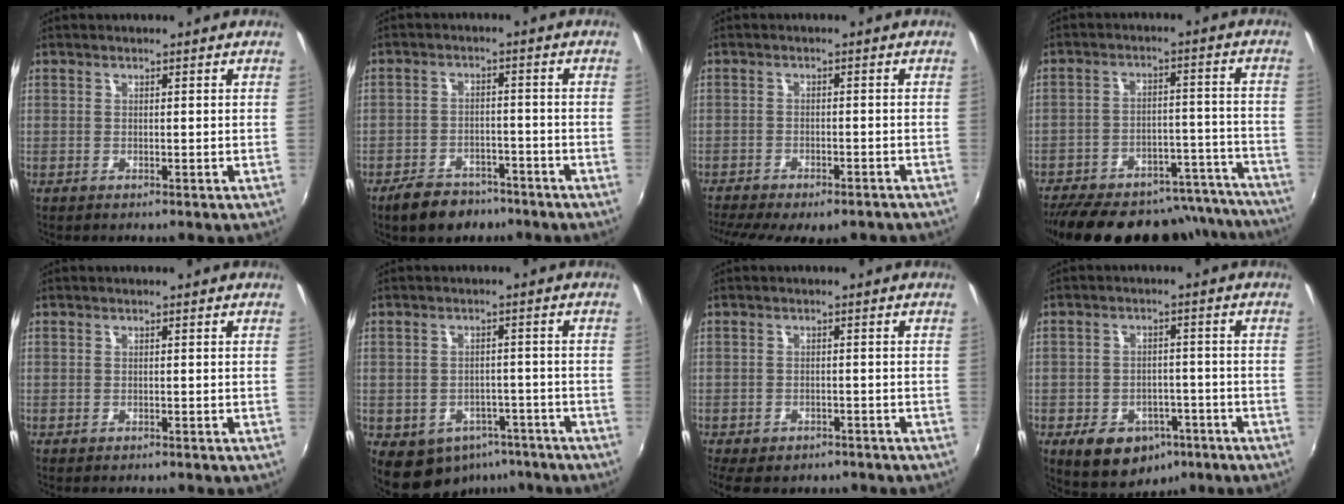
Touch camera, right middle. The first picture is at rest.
{"total": 8.5, "force": [-6.4, 4.5, 3.3], "torque": [-0.083, 0.010, -0.094]}
{"total": 12.8, "force": [-10.3, 3.9, 6.4], "torque": [-0.140, -0.039, -0.146]}
{"total": 25.3, "force": [-22.5, 8.1, 8.1], "torque": [-0.139, 0.046, -0.289]}
{"total": 1.2, "force": [-1.2, 0.2, 0.3], "torque": [-0.010, -0.007, -0.018]}
{"total": 10.2, "force": [-6.0, 7.3, 3.9], "torque": [-0.089, 0.010, -0.060]}
{"total": 8.9, "force": [-7.0, 3.9, 4.1], "torque": [-0.096, -0.027, -0.098]}
{"total": 11.6, "force": [-6.5, 7.9, 5.4], "torque": [-0.116, 0.011, -0.075]}